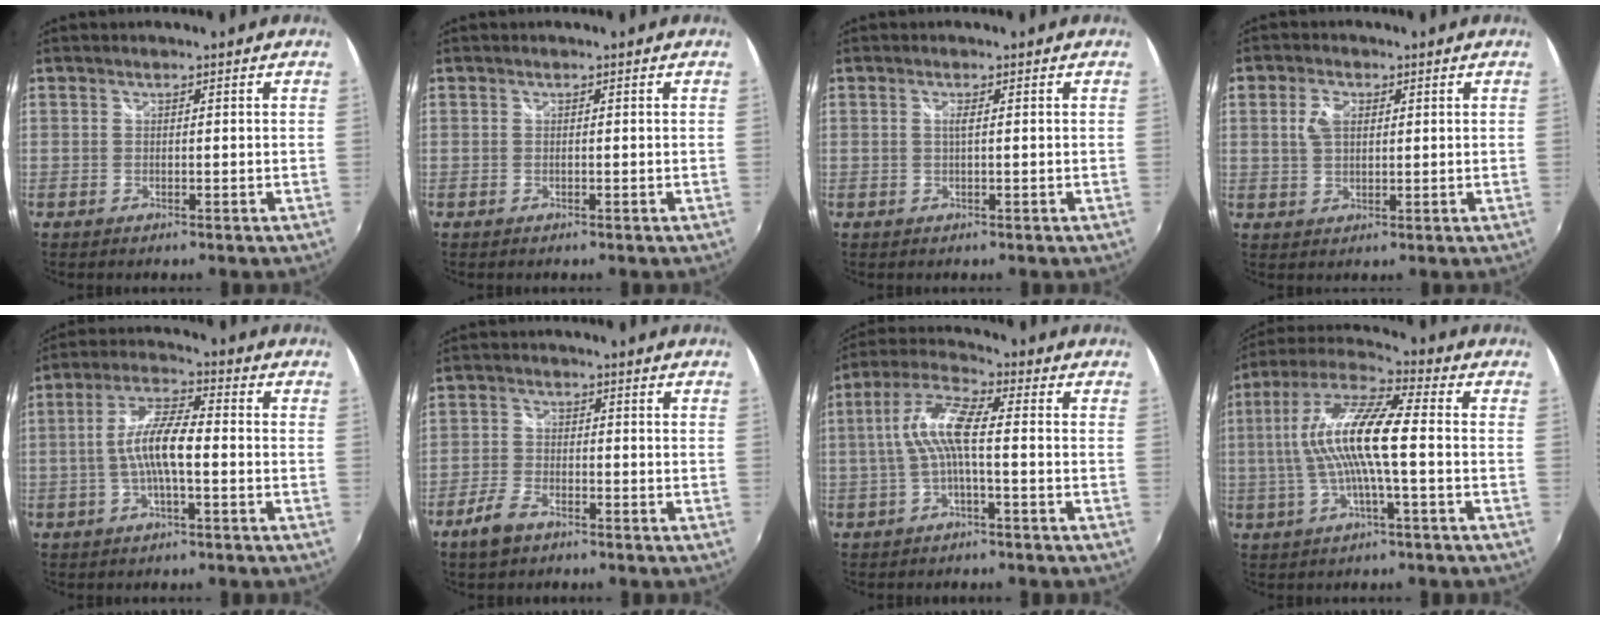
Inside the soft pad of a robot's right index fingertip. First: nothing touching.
{"total": 0.0}
{"total": 0.9, "force": [0.1, -0.2, 0.9], "torque": [-0.017, 0.000, 0.000]}
{"total": 4.3, "force": [1.1, 2.8, 3.0], "torque": [-0.056, 0.008, 0.021]}
{"total": 8.7, "force": [-1.7, 2.0, 8.3], "torque": [-0.170, 0.010, -0.032]}
{"total": 5.4, "force": [-3.7, 2.6, 2.9], "torque": [-0.076, 0.000, -0.073]}
{"total": 8.1, "force": [-0.8, 1.5, 7.9], "torque": [-0.172, 0.015, -0.014]}
{"total": 14.1, "force": [-0.8, 2.0, 13.9], "torque": [-0.267, 0.012, -0.019]}